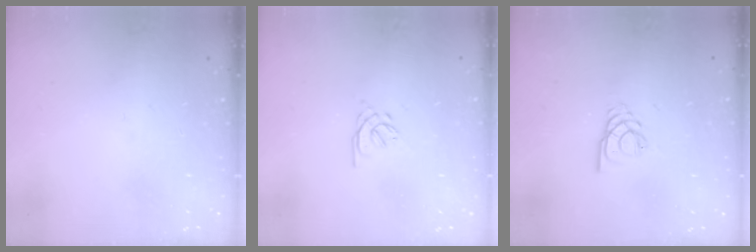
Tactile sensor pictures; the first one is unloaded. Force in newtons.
{"total": 1.6, "press": 1.5, "slide": 0.6}
{"total": 2.8, "press": 2.8, "slide": 0.3}